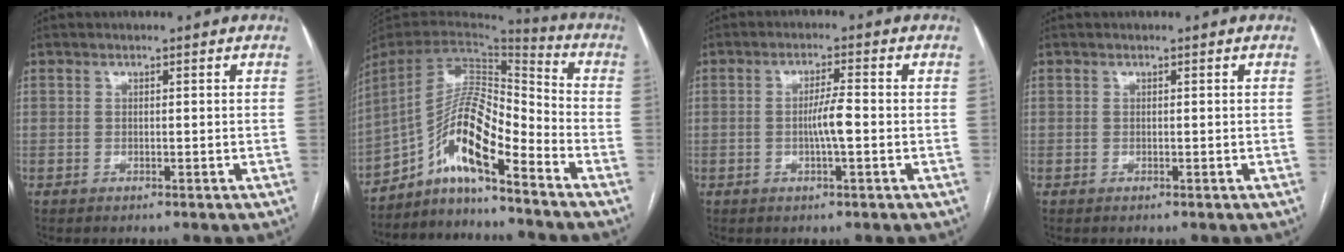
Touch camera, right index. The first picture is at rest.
{"total": 13.1, "force": [-8.4, 2.0, 9.8], "torque": [-0.179, 0.021, -0.150]}
{"total": 4.0, "force": [-0.6, 0.1, 4.0], "torque": [-0.072, -0.001, -0.013]}
{"total": 0.0}